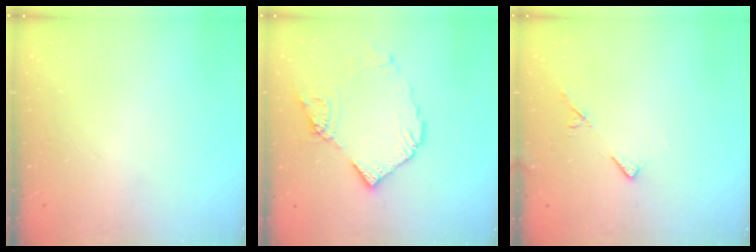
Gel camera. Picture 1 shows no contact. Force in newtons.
{"total": 12.2, "press": 12.1, "slide": 1.3}
{"total": 6.5, "press": 6.4, "slide": 0.9}